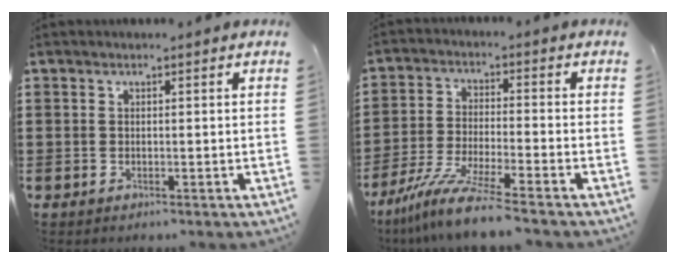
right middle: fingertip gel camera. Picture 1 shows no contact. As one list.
[{"total": 8.6, "force": [-7.3, -0.4, 4.6], "torque": [-0.098, -0.013, -0.144]}]